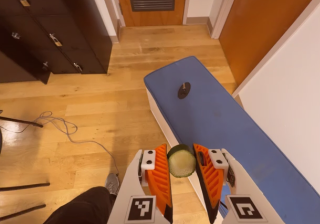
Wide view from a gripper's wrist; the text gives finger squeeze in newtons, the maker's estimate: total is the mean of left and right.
{"total": 9.5, "left": 9.5, "right": 9.5}